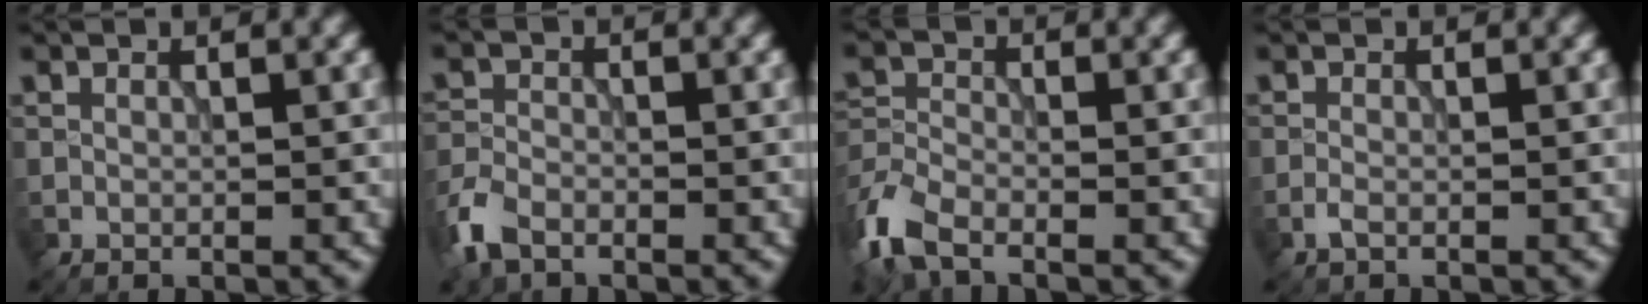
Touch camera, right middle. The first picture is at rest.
{"total": 3.7, "force": [-2.6, 1.9, 1.8], "torque": [-0.044, -0.007, -0.067]}
{"total": 5.5, "force": [-3.7, 2.6, 3.1], "torque": [-0.072, -0.006, -0.090]}
{"total": 0.8, "force": [-0.5, 0.3, 0.6], "torque": [-0.014, 0.001, -0.014]}